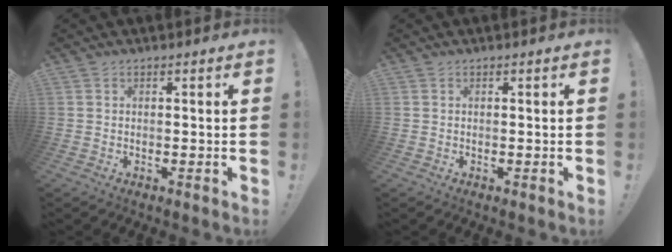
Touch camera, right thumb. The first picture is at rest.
{"total": 0.0}